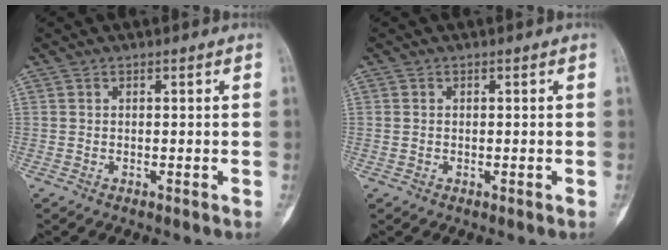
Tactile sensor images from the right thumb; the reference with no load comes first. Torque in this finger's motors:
{"motor_torque": [-0.50, 0.00, -0.09, -0.13, -0.02]}